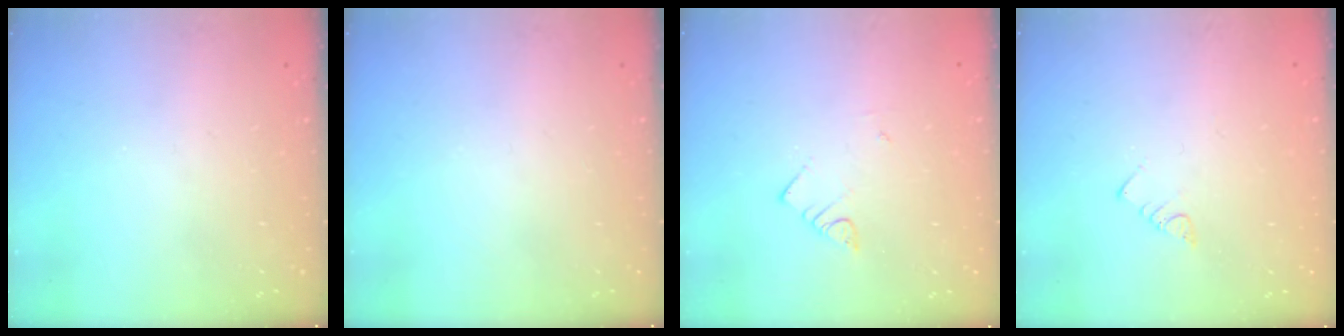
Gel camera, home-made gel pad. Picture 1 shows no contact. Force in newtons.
{"total": 0.0}
{"total": 3.2, "press": 3.2, "slide": 0.3}
{"total": 3.0, "press": 3.0, "slide": 0.2}